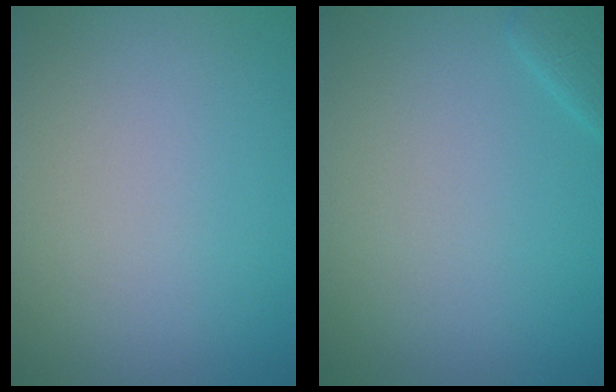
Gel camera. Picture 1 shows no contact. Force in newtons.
{"total": 1.4, "press": 1.4, "slide": 0.1}